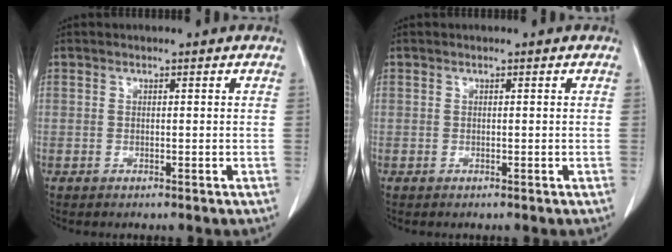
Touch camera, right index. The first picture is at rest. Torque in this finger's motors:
{"motor_torque": [0.03, -0.01, 0.00, 0.00]}